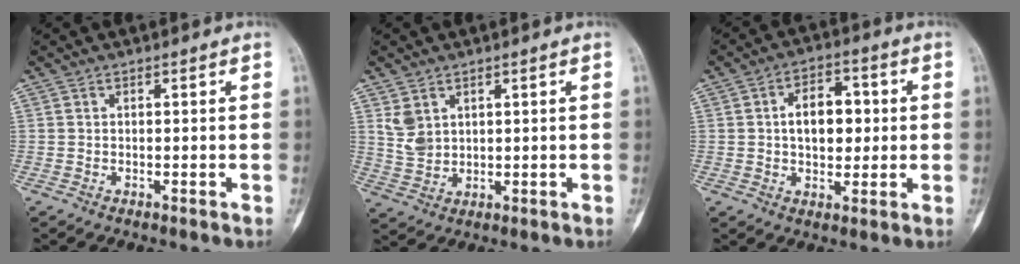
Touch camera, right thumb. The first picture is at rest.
{"total": 4.9, "force": [2.2, 3.5, 2.6], "torque": [-0.042, -0.009, 0.057]}
{"total": 9.3, "force": [0.8, 5.9, 7.1], "torque": [-0.078, 0.009, 0.012]}